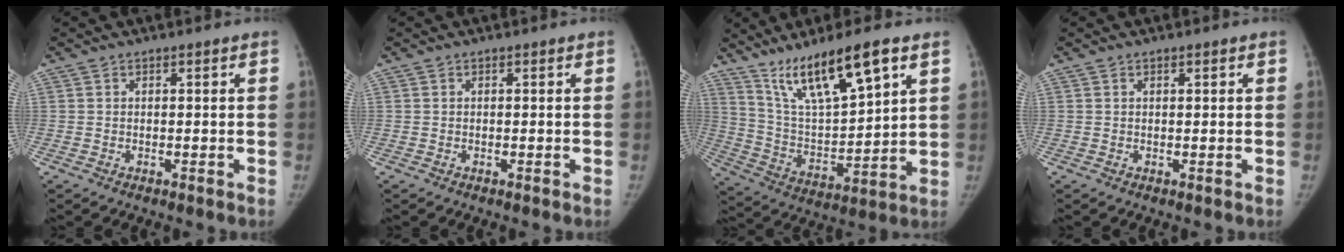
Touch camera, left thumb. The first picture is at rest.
{"total": 0.0}
{"total": 16.7, "force": [10.5, 3.9, 12.4], "torque": [-0.210, -0.047, 0.209]}
{"total": 0.5, "force": [0.3, 0.1, 0.4], "torque": [-0.006, 0.000, 0.006]}